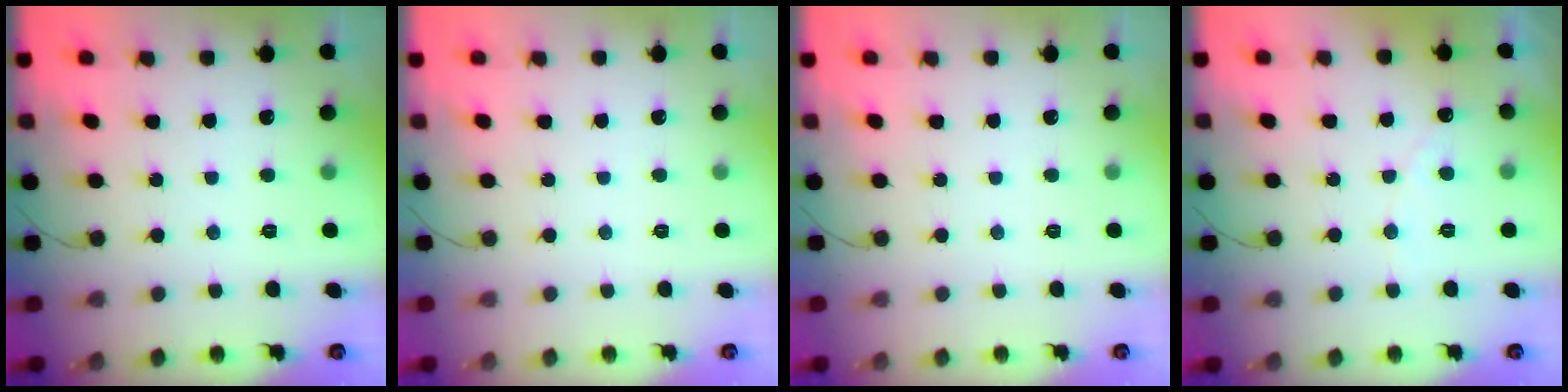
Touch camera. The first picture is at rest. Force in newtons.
{"total": 0.0}
{"total": 0.0}
{"total": 2.8, "press": 2.8, "slide": 0.1}